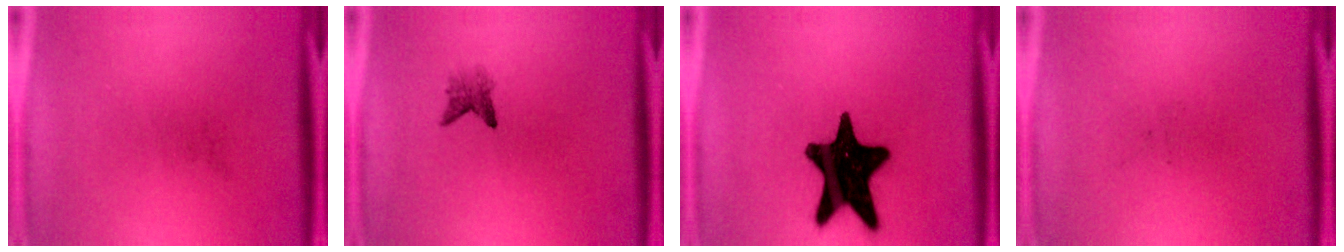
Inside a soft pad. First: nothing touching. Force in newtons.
{"total": 1.8}
{"total": 19.1}
{"total": 0.0}